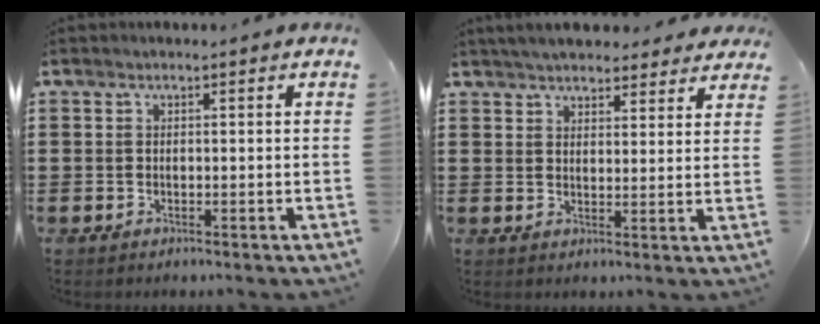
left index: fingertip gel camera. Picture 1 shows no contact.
{"total": 4.4, "force": [4.3, 0.7, 0.7], "torque": [-0.029, -0.011, 0.078]}